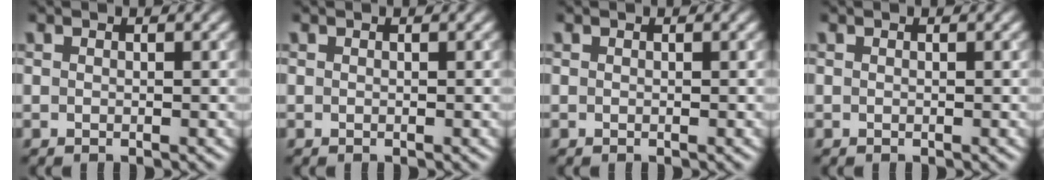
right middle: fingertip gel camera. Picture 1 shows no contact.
{"total": 0.0}
{"total": 0.0}
{"total": 0.0}